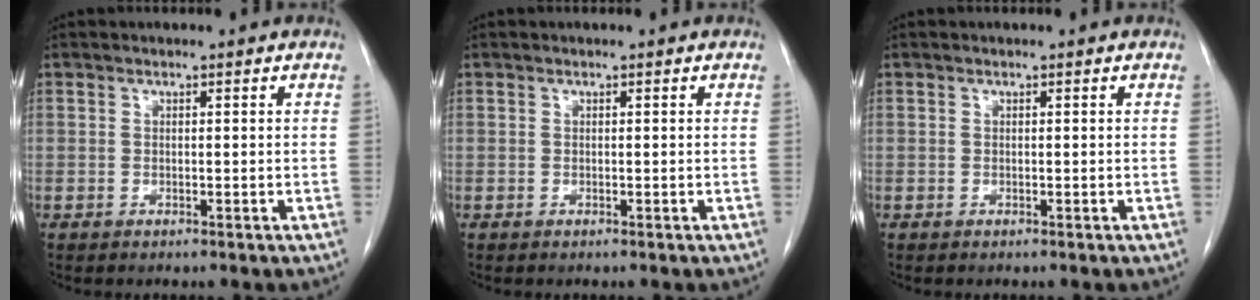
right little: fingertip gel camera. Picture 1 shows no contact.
{"total": 0.0}
{"total": 0.0}